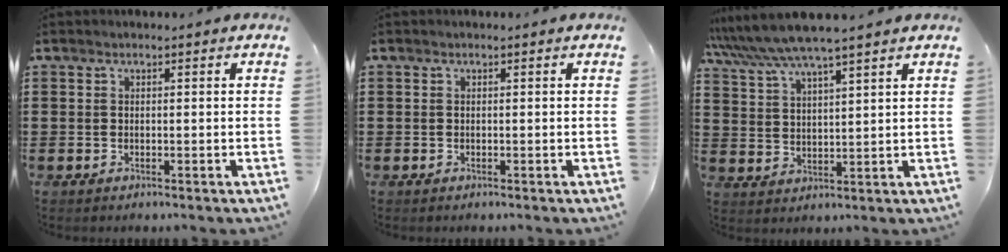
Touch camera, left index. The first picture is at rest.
{"total": 0.0}
{"total": 6.6, "force": [5.7, 0.2, 3.2], "torque": [-0.080, -0.023, 0.101]}